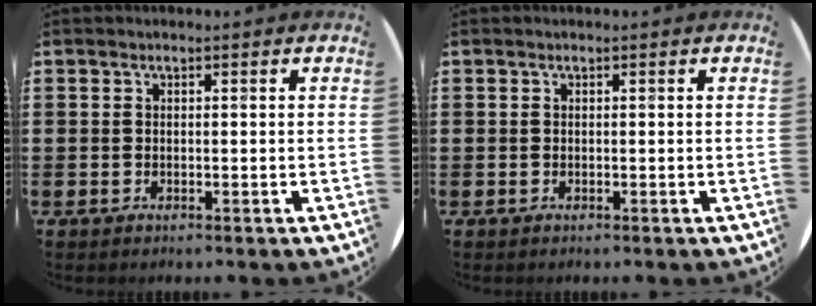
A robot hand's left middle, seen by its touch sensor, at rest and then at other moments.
{"total": 0.0}